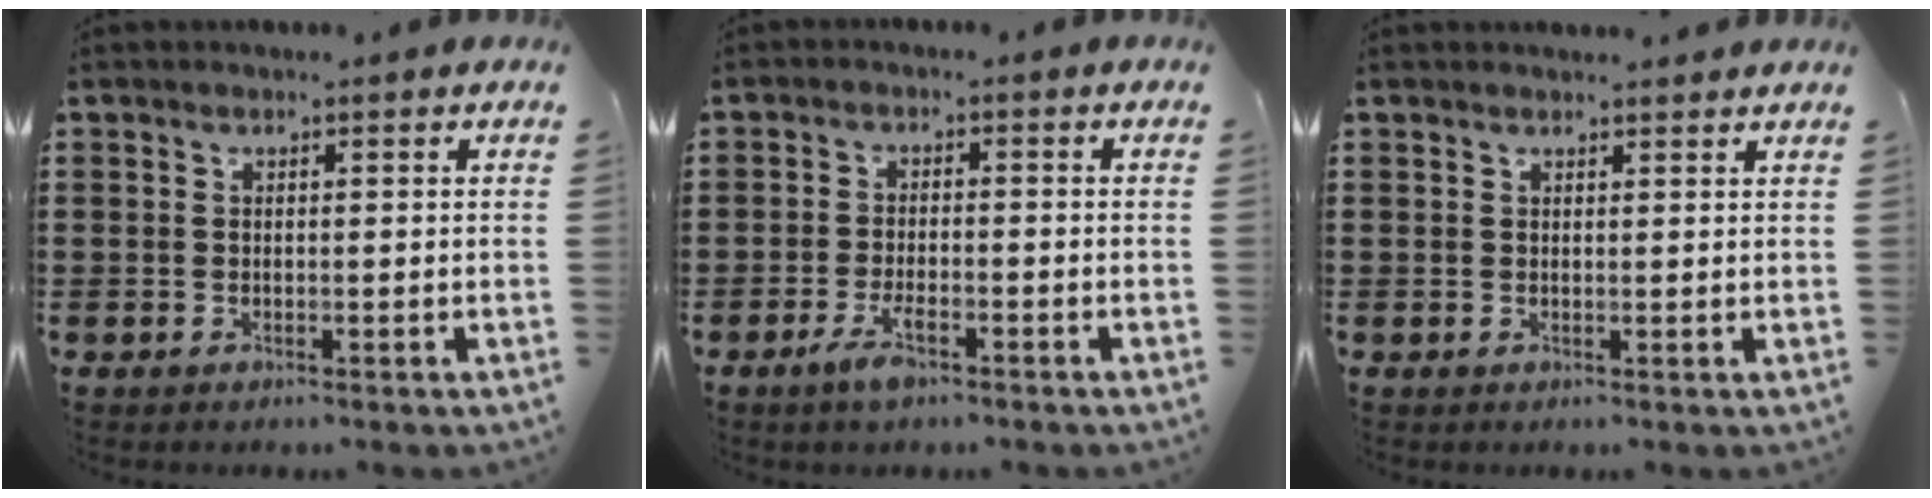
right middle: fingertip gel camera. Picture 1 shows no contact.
{"total": 4.1, "force": [-2.3, 1.1, 3.1], "torque": [-0.065, 0.000, -0.045]}
{"total": 1.2, "force": [1.2, 0.1, 0.1], "torque": [0.004, -0.003, 0.020]}